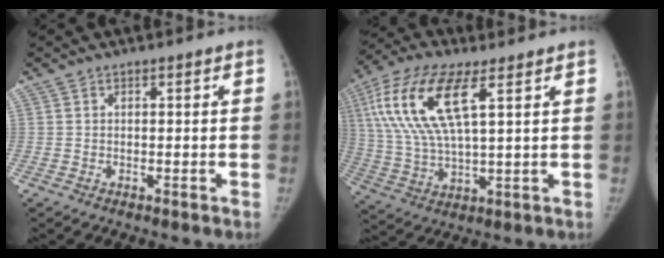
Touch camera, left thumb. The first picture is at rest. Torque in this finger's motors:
{"motor_torque": [0.51, 0.70, 2.28, -0.50, 0.75]}